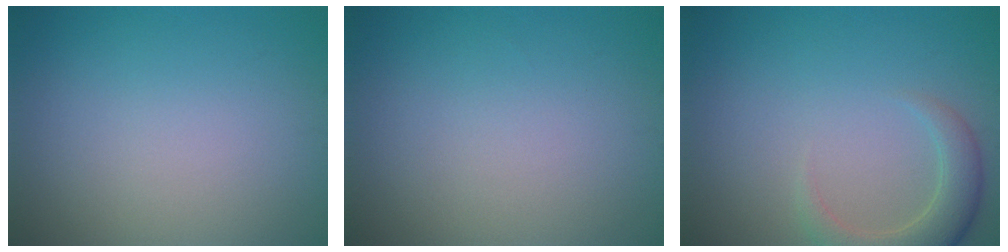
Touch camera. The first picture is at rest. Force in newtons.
{"total": 0.0}
{"total": 3.6, "press": 3.5, "slide": 0.5}